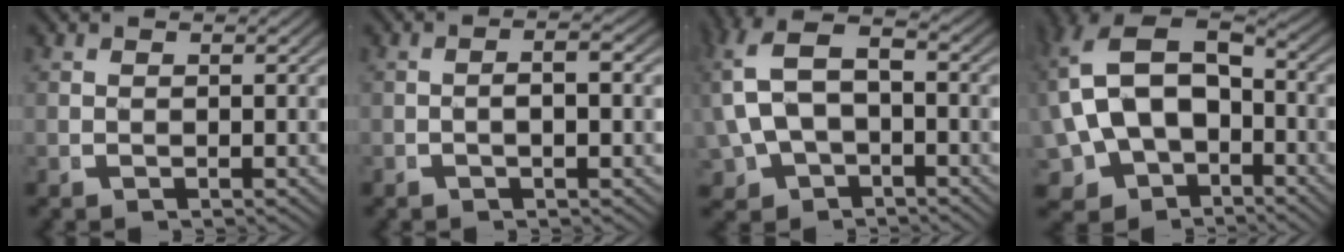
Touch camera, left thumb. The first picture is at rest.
{"total": 1.9, "force": [-0.5, 0.6, 1.7], "torque": [-0.032, 0.001, -0.008]}
{"total": 8.1, "force": [-0.5, 5.8, 5.6], "torque": [-0.144, -0.021, 0.007]}
{"total": 14.6, "force": [-1.5, 11.6, 8.7], "torque": [-0.211, -0.064, -0.008]}